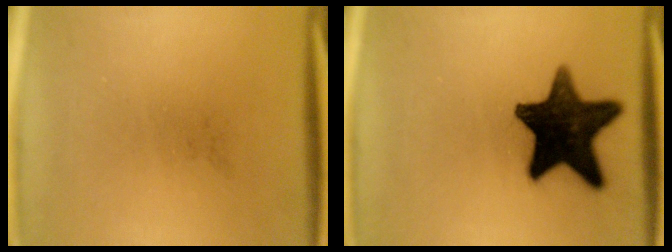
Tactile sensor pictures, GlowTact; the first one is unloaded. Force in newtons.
{"total": 16.3}